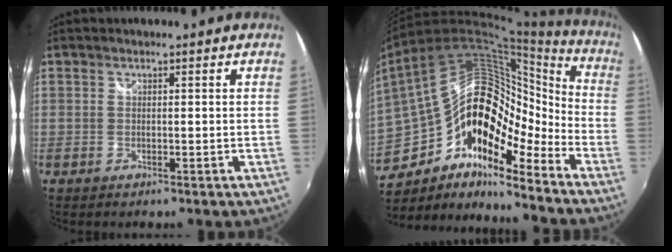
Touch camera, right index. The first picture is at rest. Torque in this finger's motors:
{"motor_torque": [0.61, -0.44, 0.76, 0.12]}